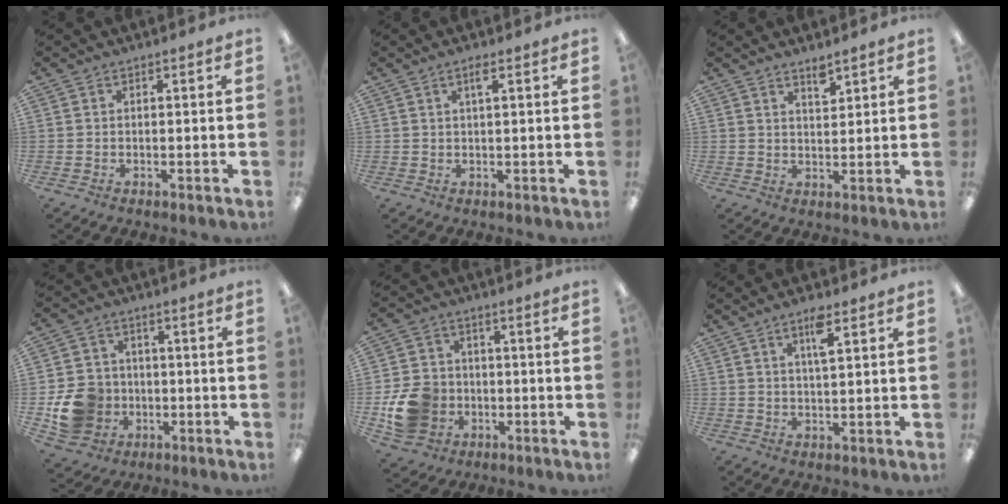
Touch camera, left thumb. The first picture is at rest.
{"total": 2.2, "force": [1.2, 0.4, 1.8], "torque": [-0.031, 0.002, 0.018]}
{"total": 3.3, "force": [2.9, 0.7, 1.3], "torque": [-0.015, -0.018, 0.050]}
{"total": 11.0, "force": [-2.7, 9.9, 4.0], "torque": [-0.089, 0.025, -0.038]}
{"total": 11.5, "force": [-3.1, 9.7, 5.2], "torque": [-0.109, 0.023, -0.049]}
{"total": 5.0, "force": [2.9, 1.1, 3.9], "torque": [-0.072, -0.003, 0.046]}